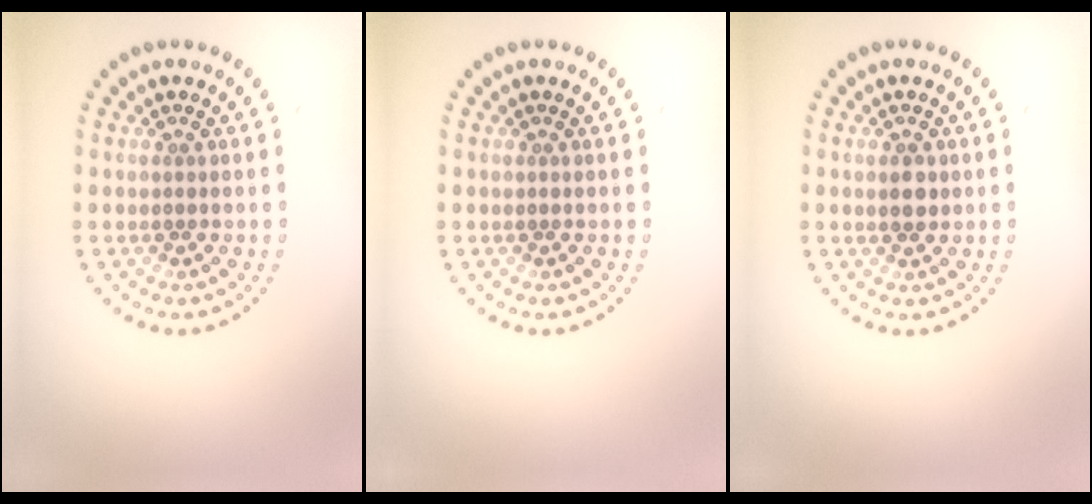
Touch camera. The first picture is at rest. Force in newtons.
{"total": 0.0}
{"total": 1.6, "press": 1.5, "slide": 0.3}